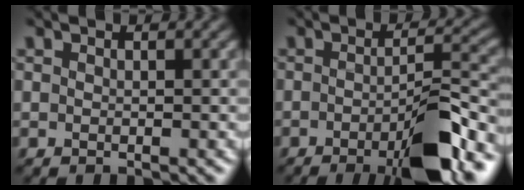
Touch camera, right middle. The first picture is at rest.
{"total": 7.2, "force": [-3.5, 1.3, 6.2], "torque": [-0.088, 0.012, -0.053]}